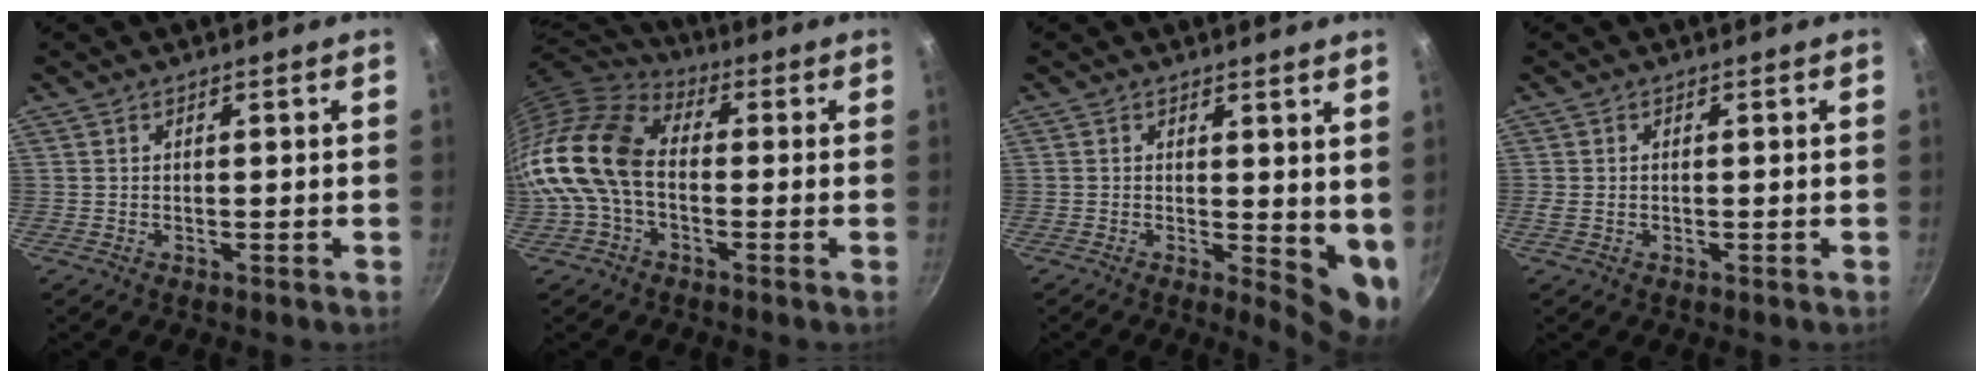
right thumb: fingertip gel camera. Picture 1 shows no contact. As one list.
[{"total": 14.9, "force": [-2.0, 9.8, 11.1], "torque": [-0.203, 0.036, -0.057]}, {"total": 7.1, "force": [0.9, 3.3, 6.2], "torque": [-0.065, -0.017, 0.015]}, {"total": 1.5, "force": [-0.3, 1.0, 1.0], "torque": [-0.021, 0.000, -0.005]}]